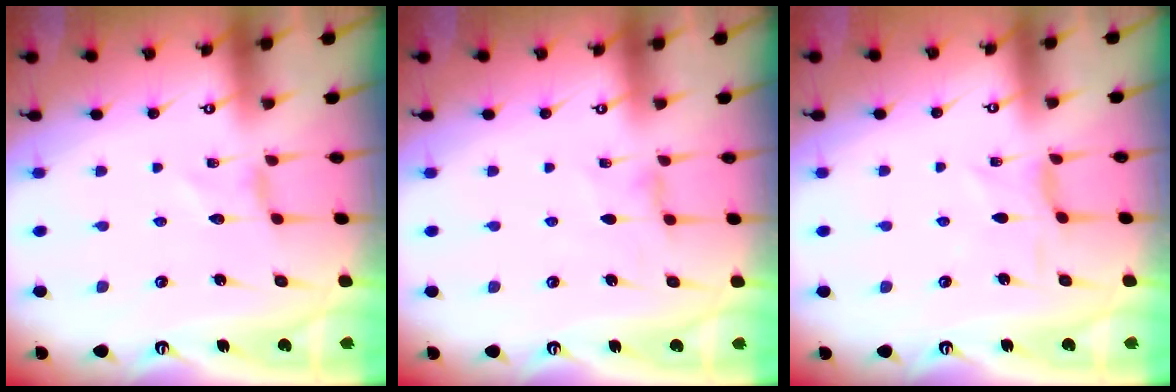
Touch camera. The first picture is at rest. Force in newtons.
{"total": 2.5, "press": 2.4, "slide": 0.4}
{"total": 1.6, "press": 1.5, "slide": 0.5}